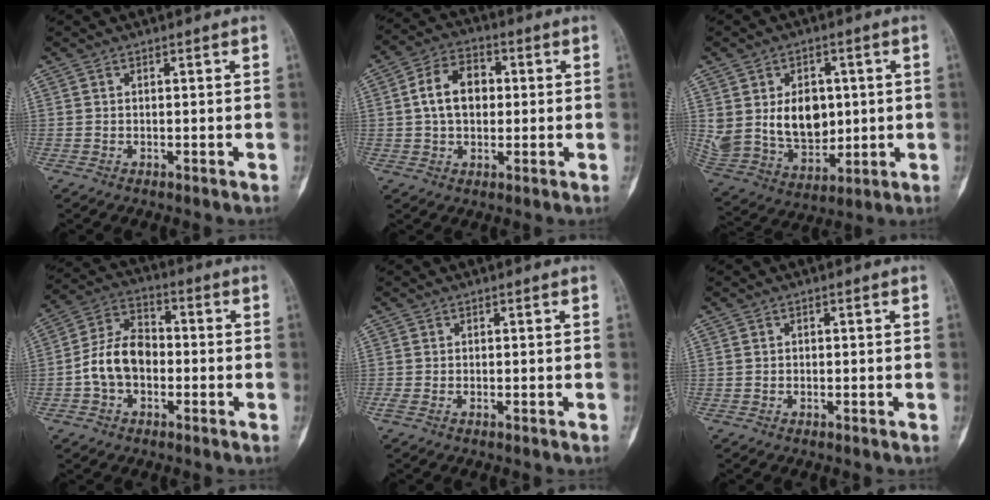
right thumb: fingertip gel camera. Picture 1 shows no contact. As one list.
[{"total": 9.5, "force": [0.8, 6.6, 6.7], "torque": [-0.099, 0.017, 0.009]}, {"total": 14.7, "force": [2.1, 10.6, 9.9], "torque": [-0.137, -0.015, 0.058]}, {"total": 10.4, "force": [-1.9, 7.3, 7.2], "torque": [-0.124, 0.035, -0.045]}, {"total": 0.0}, {"total": 0.0}]